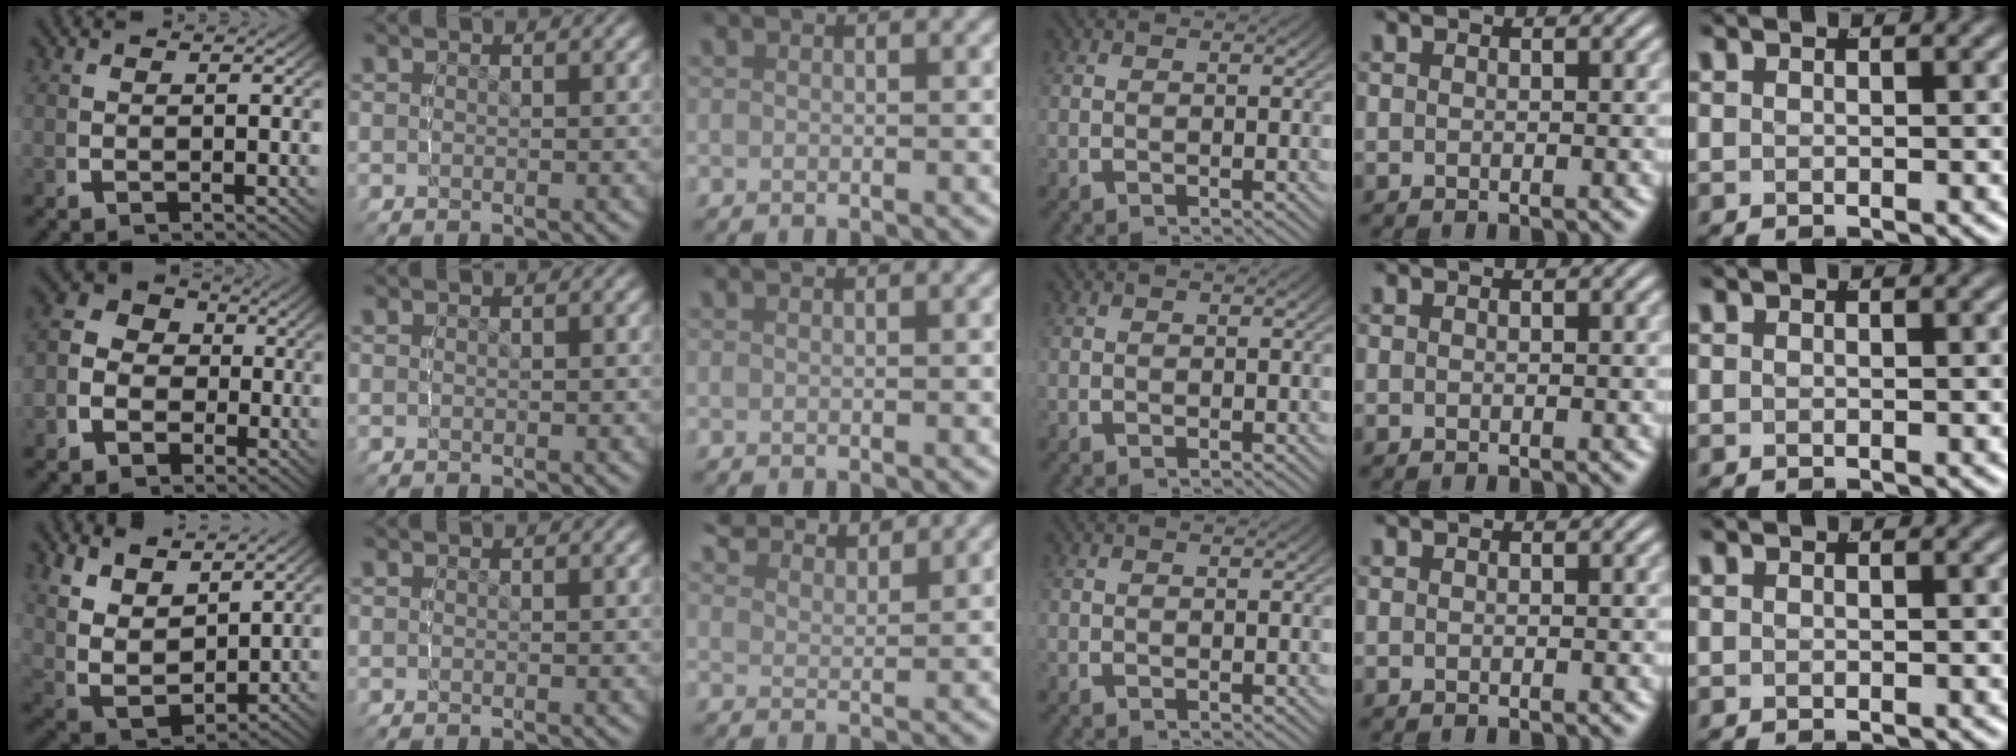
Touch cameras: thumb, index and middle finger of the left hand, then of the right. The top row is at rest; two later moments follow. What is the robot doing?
{"motion": "lift_and_place", "object": "air blower"}